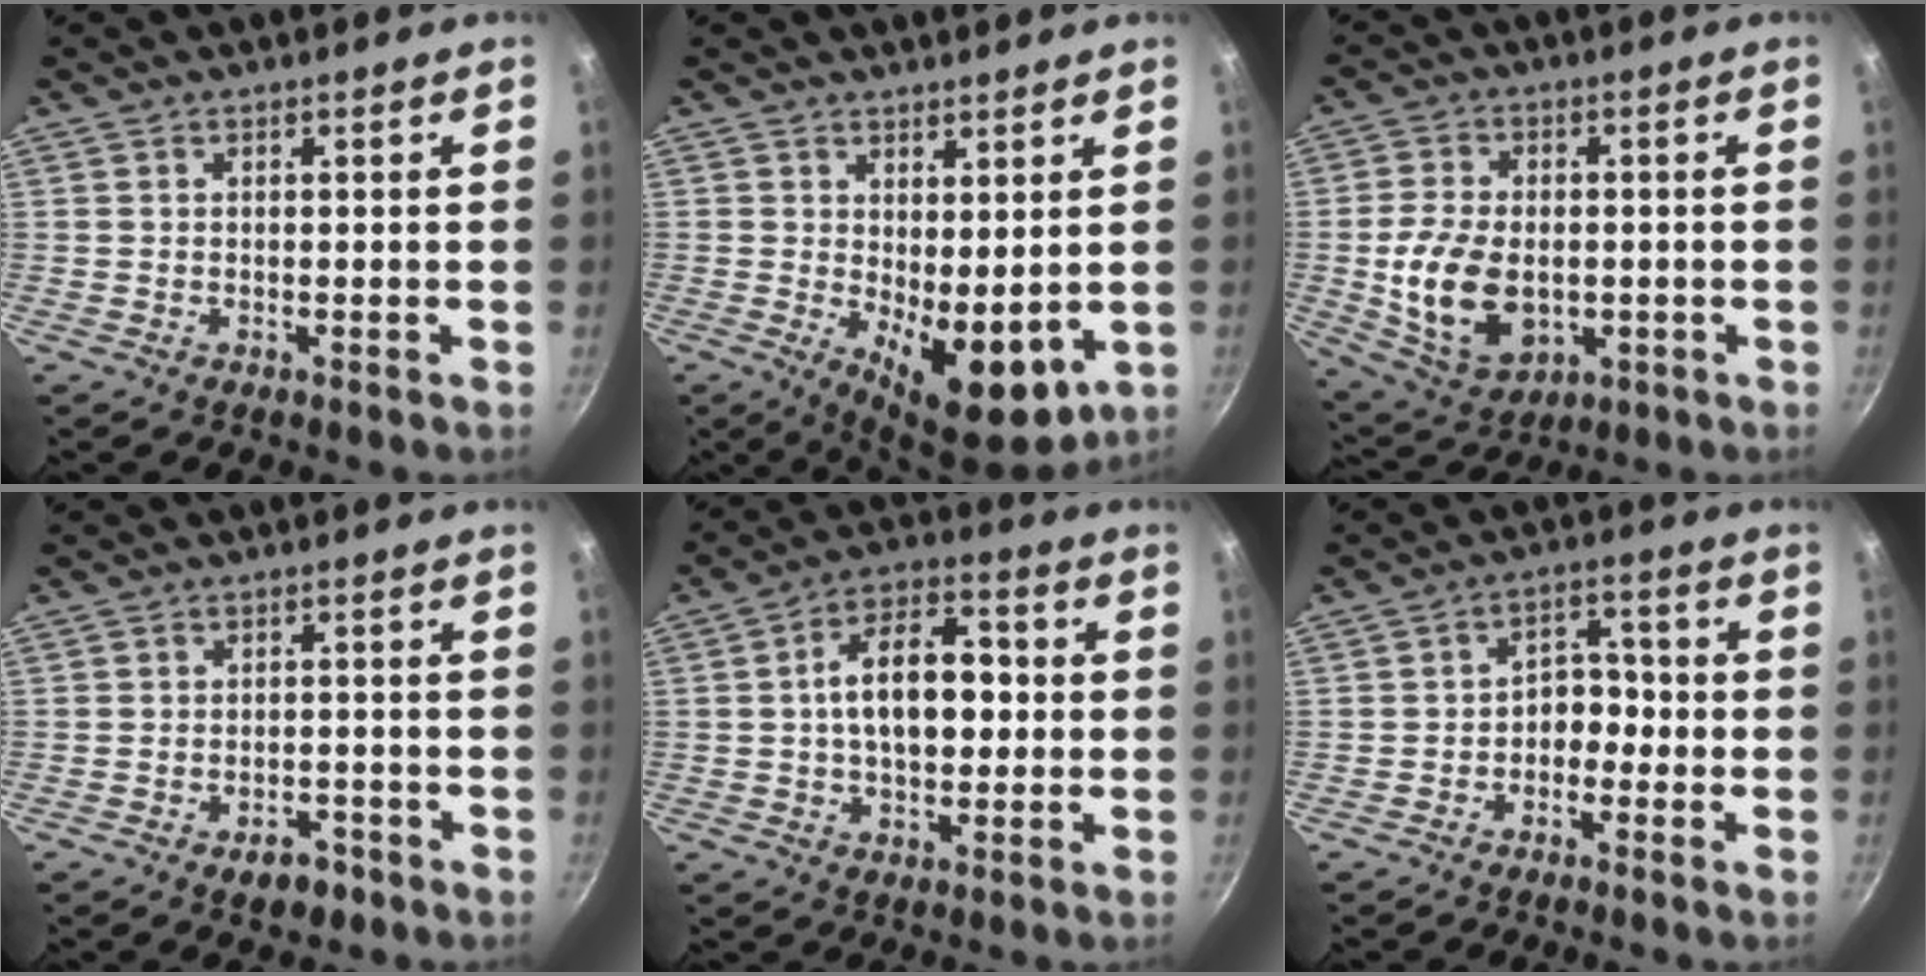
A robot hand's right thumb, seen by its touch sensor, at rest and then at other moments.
{"total": 9.7, "force": [0.6, 4.7, 8.5], "torque": [-0.099, -0.025, 0.020]}
{"total": 14.0, "force": [-1.7, 9.4, 10.3], "torque": [-0.179, -0.002, -0.017]}
{"total": 4.2, "force": [-2.6, 2.5, 2.2], "torque": [-0.017, 0.024, -0.029]}
{"total": 12.8, "force": [0.3, 7.6, 10.2], "torque": [-0.130, 0.029, -0.008]}
{"total": 4.9, "force": [-1.7, 3.6, 2.8], "torque": [-0.002, 0.032, -0.036]}